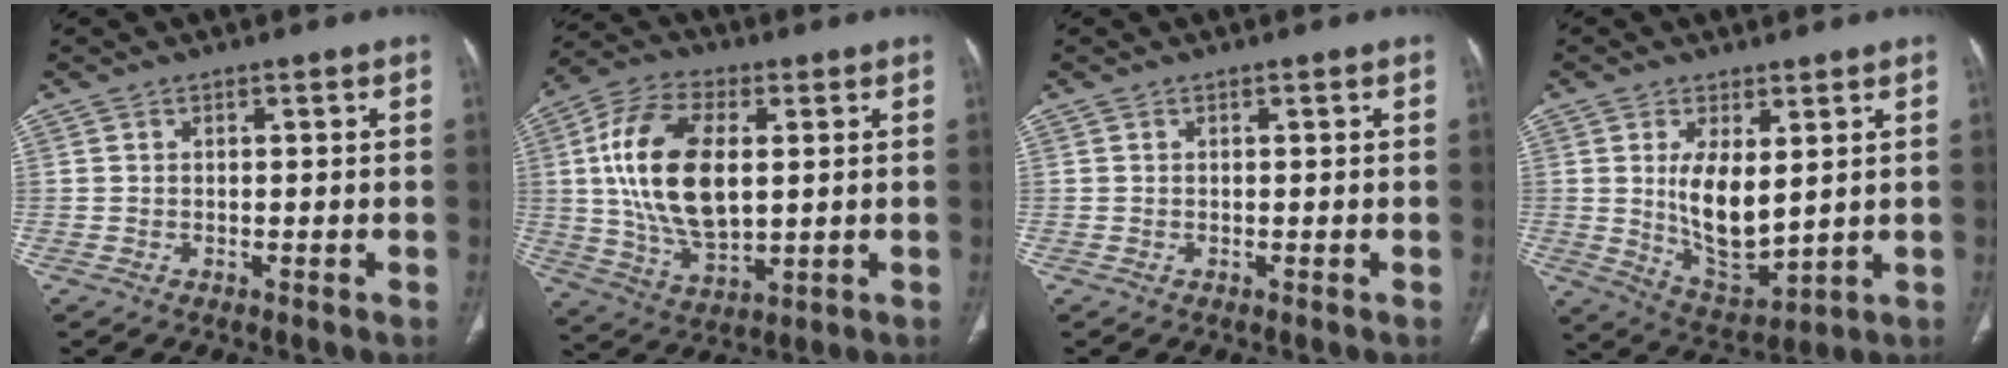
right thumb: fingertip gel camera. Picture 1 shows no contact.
{"total": 18.3, "force": [2.4, 9.9, 15.2], "torque": [-0.289, -0.005, 0.049]}
{"total": 0.0}
{"total": 10.6, "force": [1.7, 5.1, 9.1], "torque": [-0.144, -0.032, 0.051]}